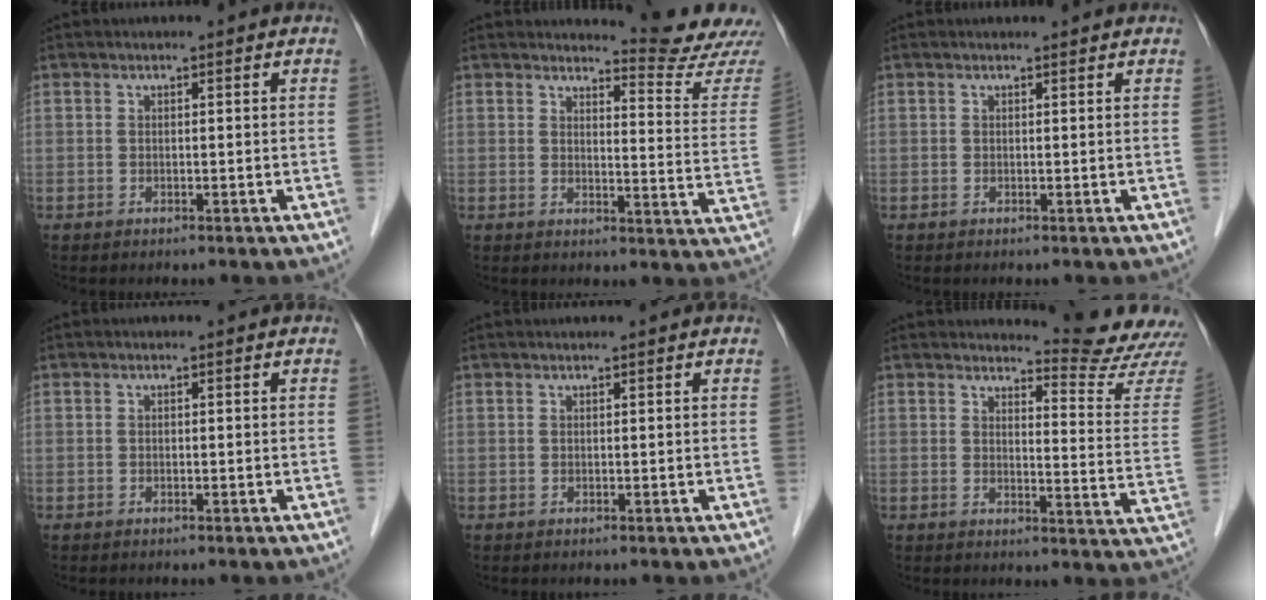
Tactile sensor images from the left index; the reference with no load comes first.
{"total": 10.2, "force": [10.1, -1.7, 0.4], "torque": [-0.009, -0.099, 0.112]}
{"total": 1.5, "force": [1.5, 0.3, 0.2], "torque": [-0.006, 0.013, 0.020]}
{"total": 0.0}
{"total": 0.0}
{"total": 12.0, "force": [11.9, -1.1, 0.8], "torque": [-0.003, -0.115, 0.124]}